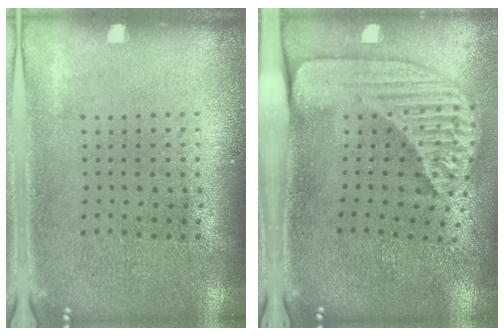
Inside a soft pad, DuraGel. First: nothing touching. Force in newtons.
{"total": 2.5, "press": 1.7, "slide": 1.8}